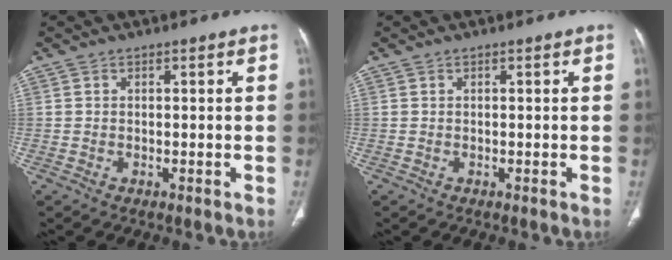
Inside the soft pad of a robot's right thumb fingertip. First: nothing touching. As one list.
[{"total": 0.0}]